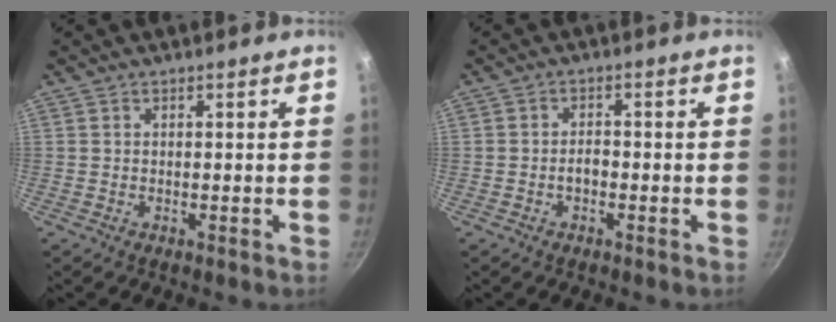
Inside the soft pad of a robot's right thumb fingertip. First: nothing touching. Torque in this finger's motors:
{"motor_torque": [-0.18, 0.12, 0.40, 0.15, 0.01]}